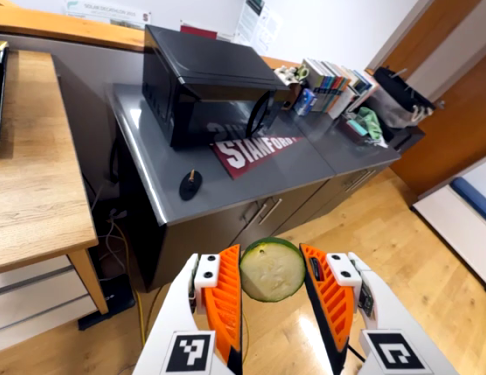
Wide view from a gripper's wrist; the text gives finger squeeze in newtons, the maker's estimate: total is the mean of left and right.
{"total": 9.7, "left": 10.1, "right": 9.2}